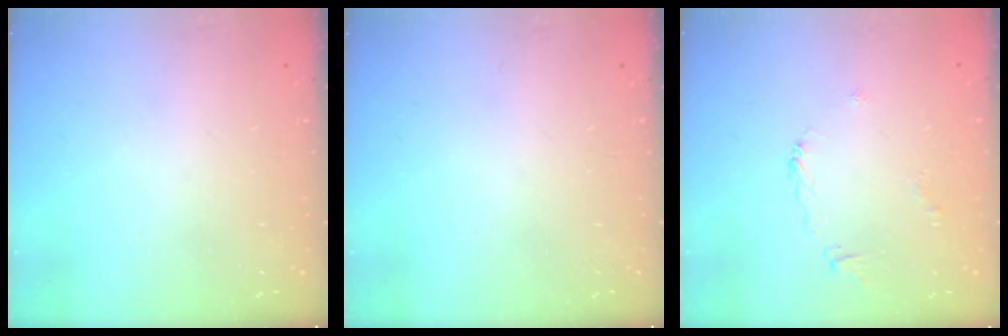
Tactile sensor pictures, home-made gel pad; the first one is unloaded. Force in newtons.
{"total": 0.0}
{"total": 3.1, "press": 3.0, "slide": 0.7}